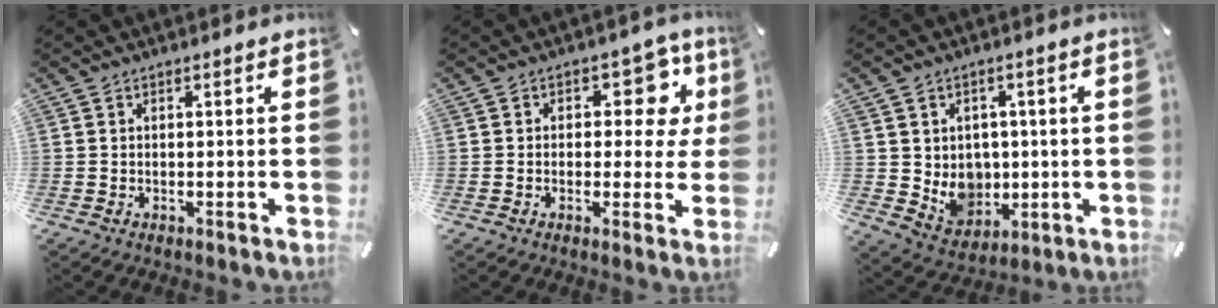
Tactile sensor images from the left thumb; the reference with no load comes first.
{"total": 10.1, "force": [3.7, 6.5, 6.7], "torque": [-0.076, -0.015, 0.060]}
{"total": 7.5, "force": [1.5, 7.2, 1.3], "torque": [-0.032, -0.021, 0.038]}